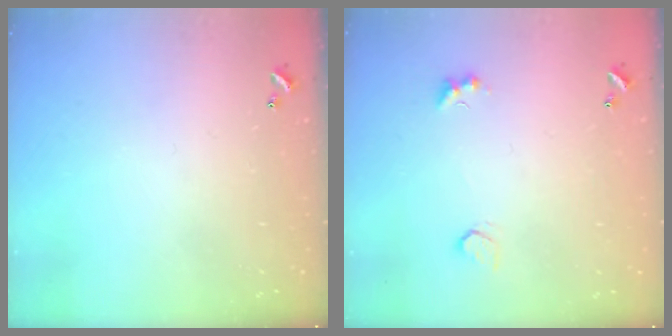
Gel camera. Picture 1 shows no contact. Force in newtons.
{"total": 2.8, "press": 2.6, "slide": 1.0}